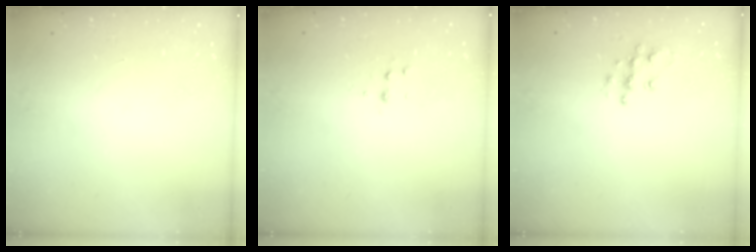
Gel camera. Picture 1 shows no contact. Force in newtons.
{"total": 4.1, "press": 4.0, "slide": 1.1}
{"total": 8.9, "press": 8.9, "slide": 0.5}